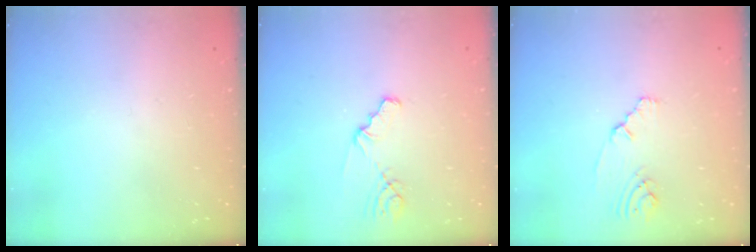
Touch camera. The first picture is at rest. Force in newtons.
{"total": 2.1, "press": 2.1, "slide": 0.2}
{"total": 2.7, "press": 2.6, "slide": 0.4}